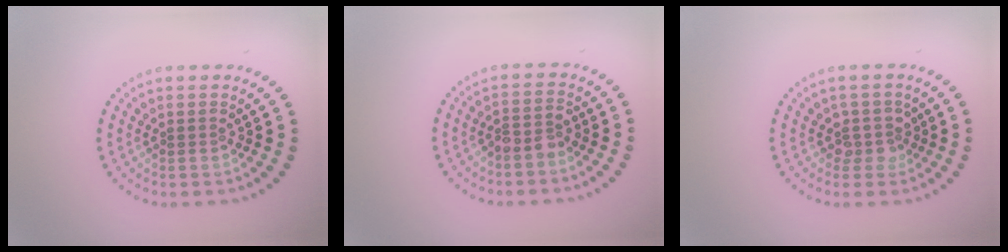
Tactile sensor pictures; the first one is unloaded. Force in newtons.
{"total": 1.8, "press": 1.5, "slide": 1.1}
{"total": 2.1, "press": 1.6, "slide": 1.2}